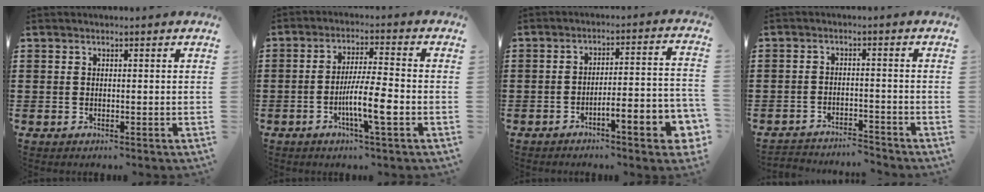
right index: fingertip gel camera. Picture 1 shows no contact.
{"total": 7.5, "force": [-2.6, 0.7, 7.1], "torque": [-0.129, -0.007, -0.048]}
{"total": 6.5, "force": [-4.0, 0.6, 5.0], "torque": [-0.082, -0.015, -0.074]}
{"total": 3.5, "force": [-3.5, 0.2, -0.2], "torque": [-0.004, 0.000, -0.076]}